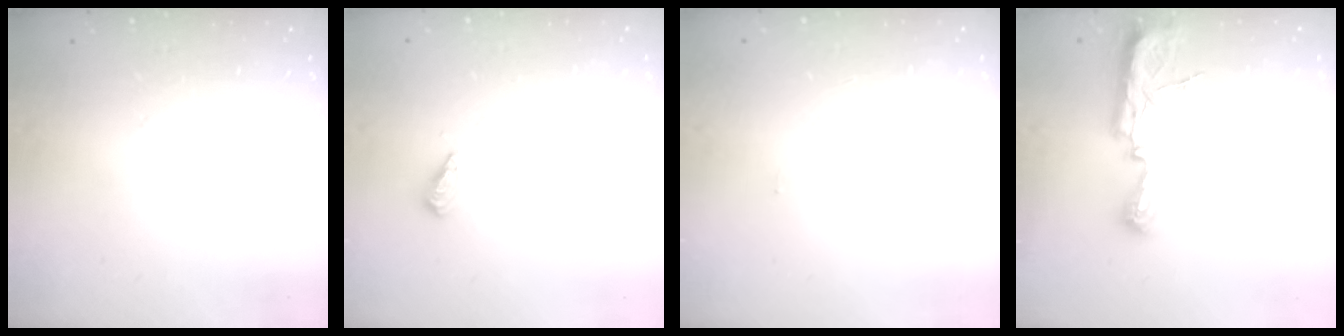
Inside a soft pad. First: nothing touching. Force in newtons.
{"total": 4.2, "press": 4.1, "slide": 1.0}
{"total": 6.0, "press": 0.9, "slide": 5.9}
{"total": 10.3, "press": 8.9, "slide": 5.2}